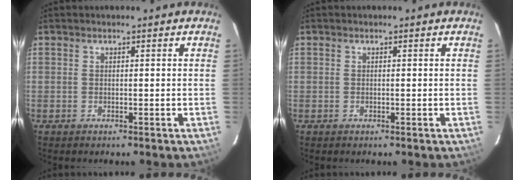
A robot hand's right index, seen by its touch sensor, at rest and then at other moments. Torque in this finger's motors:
{"motor_torque": [0.10, 0.01, 0.11, 0.01]}